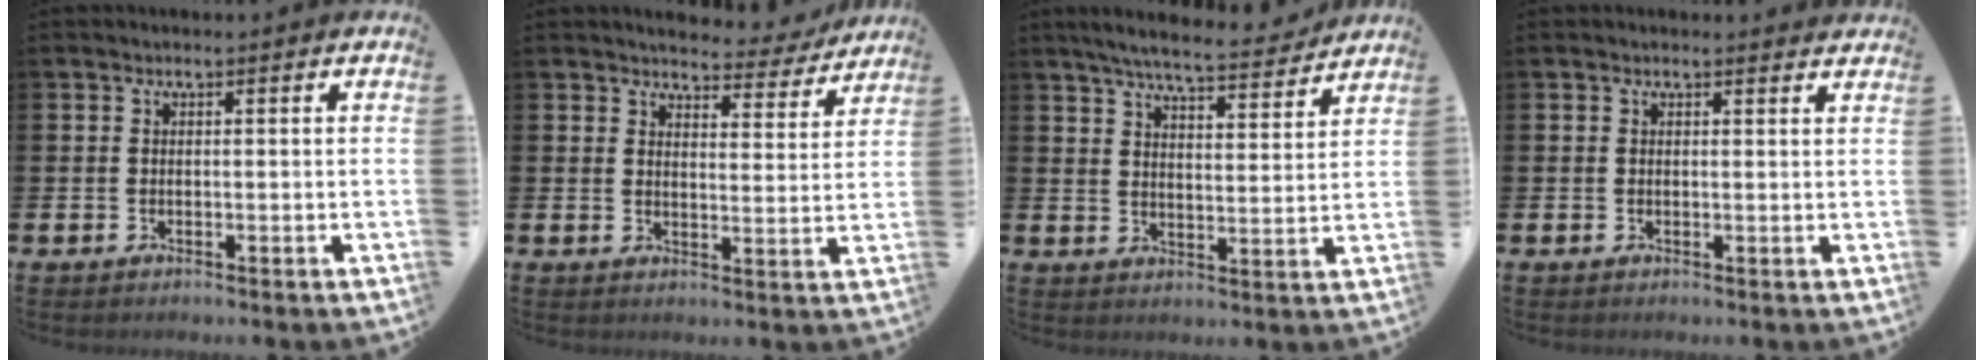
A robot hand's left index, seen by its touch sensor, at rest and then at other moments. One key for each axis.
{"total": 4.4, "fx": 4.3, "fy": 1.1, "fz": 0.3, "tx": -0.015, "ty": -0.033, "tz": 0.072}
{"total": 6.8, "fx": 6.4, "fy": 0.6, "fz": 2.2, "tx": -0.054, "ty": -0.040, "tz": 0.109}
{"total": 0.7, "fx": 0.7, "fy": 0.1, "fz": 0.2, "tx": 0.005, "ty": -0.002, "tz": 0.012}